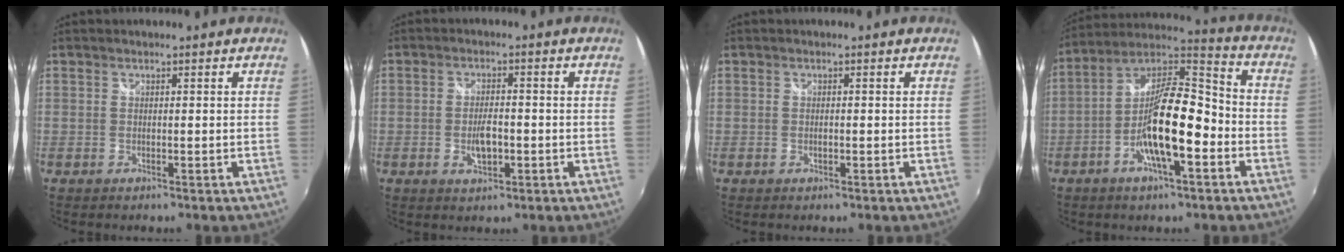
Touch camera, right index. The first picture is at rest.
{"total": 4.6, "force": [-1.3, 2.1, 3.9], "torque": [-0.076, -0.002, -0.021]}
{"total": 0.8, "force": [-0.3, 0.4, 0.6], "torque": [-0.012, 0.000, -0.006]}
{"total": 15.6, "force": [-5.2, 4.5, 14.0], "torque": [-0.262, 0.007, -0.101]}